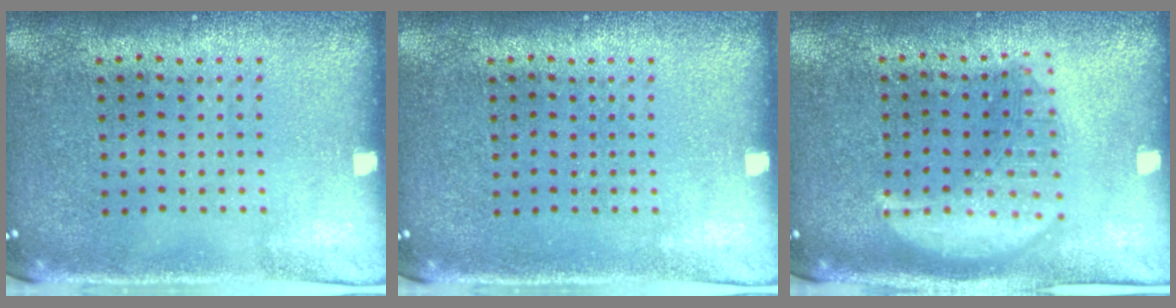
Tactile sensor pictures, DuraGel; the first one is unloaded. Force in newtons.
{"total": 0.0}
{"total": 2.8, "press": 2.7, "slide": 0.4}